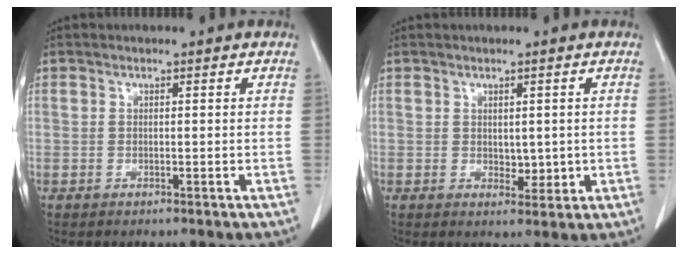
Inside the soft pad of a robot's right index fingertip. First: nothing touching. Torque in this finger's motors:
{"motor_torque": [-0.02, 0.08, 0.03, 0.00]}